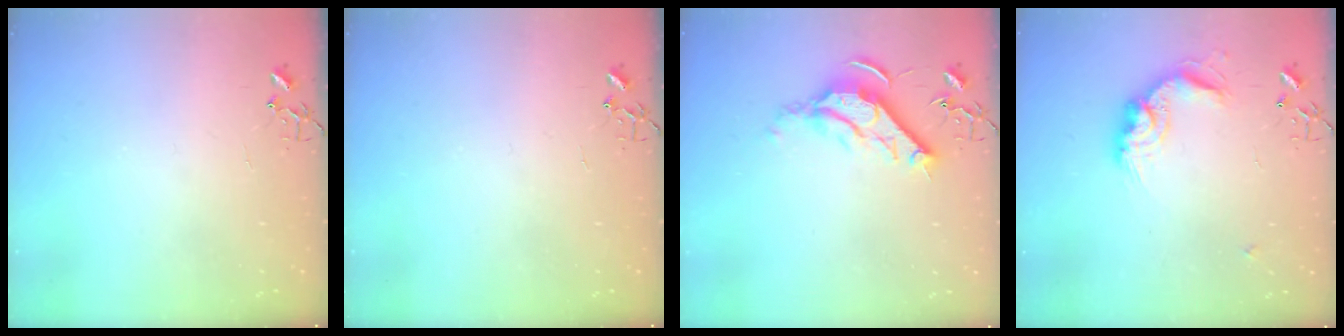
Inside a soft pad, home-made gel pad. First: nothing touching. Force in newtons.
{"total": 0.0}
{"total": 11.7, "press": 11.6, "slide": 1.3}
{"total": 15.0, "press": 15.0, "slide": 0.6}